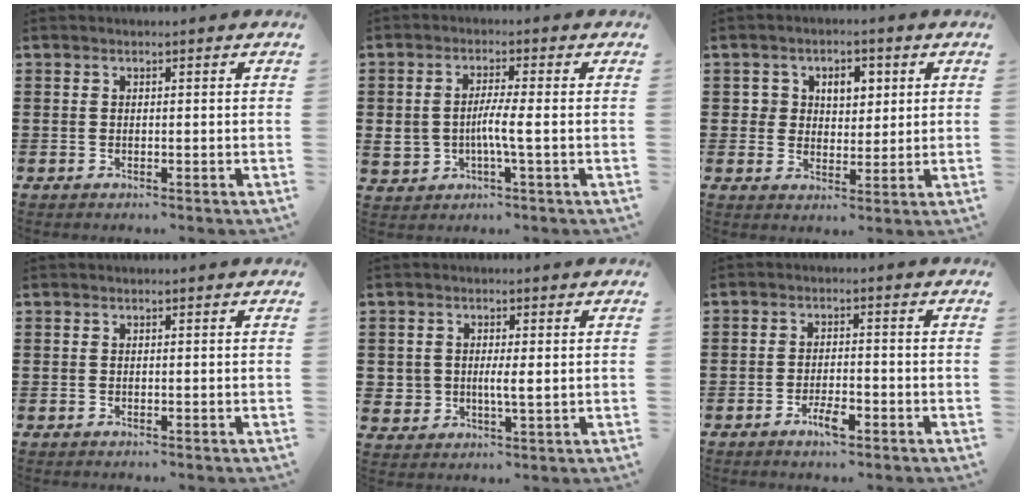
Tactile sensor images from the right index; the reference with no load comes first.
{"total": 3.8, "force": [-0.8, 1.0, 3.6], "torque": [-0.073, 0.000, -0.020]}
{"total": 4.2, "force": [1.4, 3.5, 2.0], "torque": [-0.053, 0.017, 0.021]}
{"total": 0.0}
{"total": 2.8, "force": [0.0, 2.0, 1.9], "torque": [-0.044, 0.009, -0.001]}
{"total": 3.8, "force": [-2.2, 1.0, 2.9], "torque": [-0.061, -0.002, -0.045]}